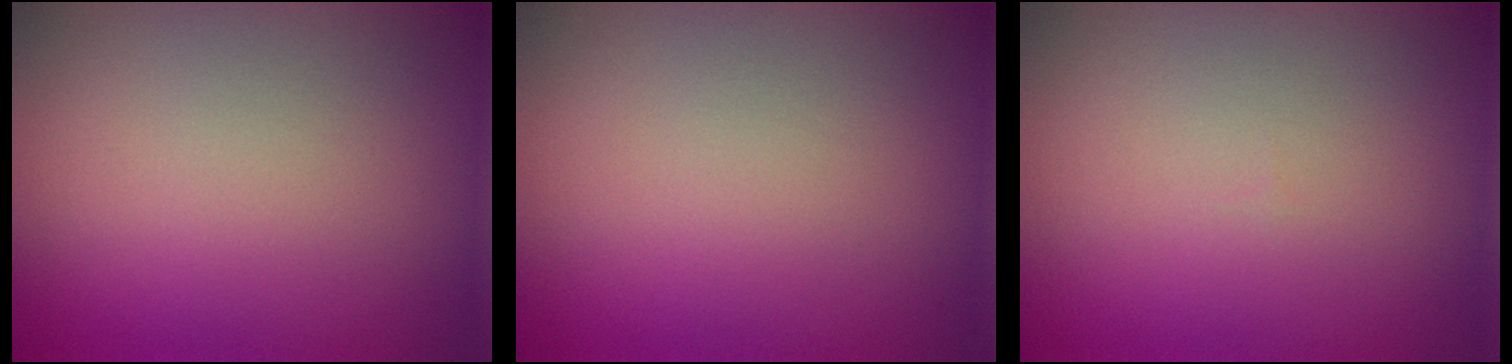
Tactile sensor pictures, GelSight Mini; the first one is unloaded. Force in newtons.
{"total": 0.0}
{"total": 0.0}